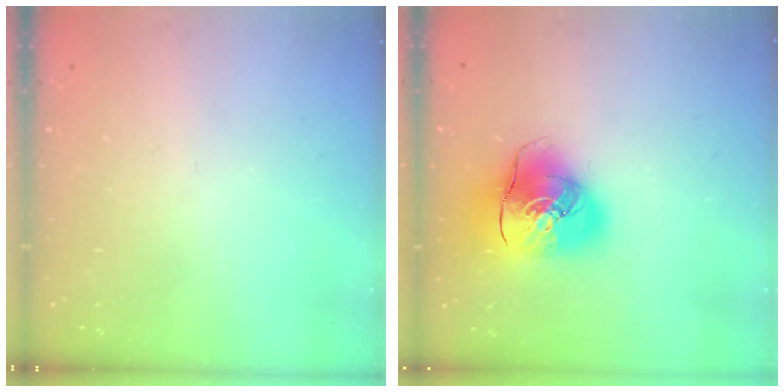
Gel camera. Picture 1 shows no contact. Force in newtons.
{"total": 14.9, "press": 14.7, "slide": 2.5}